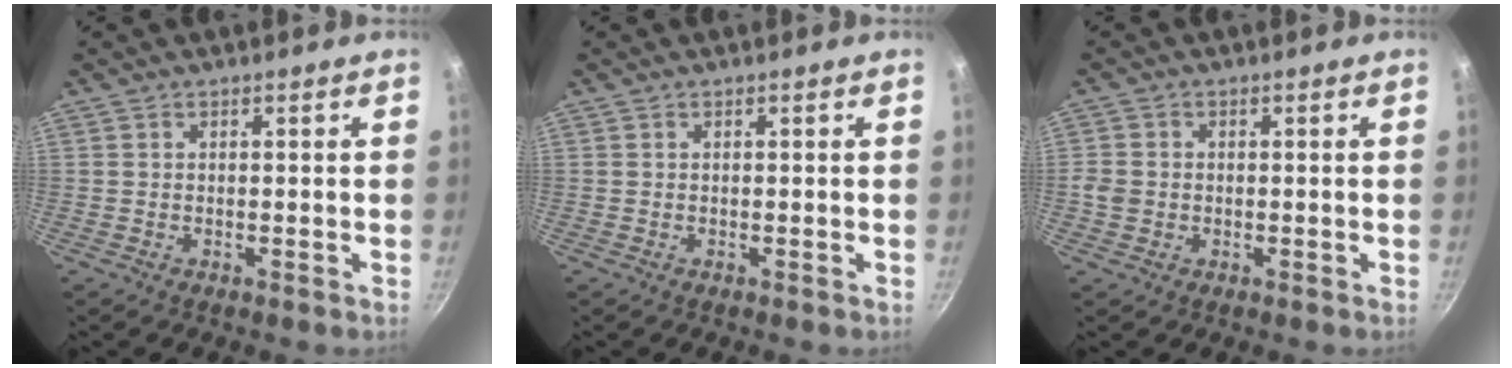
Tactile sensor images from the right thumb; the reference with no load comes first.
{"total": 0.0}
{"total": 3.2, "force": [-0.6, 2.8, 1.4], "torque": [-0.023, 0.009, -0.012]}